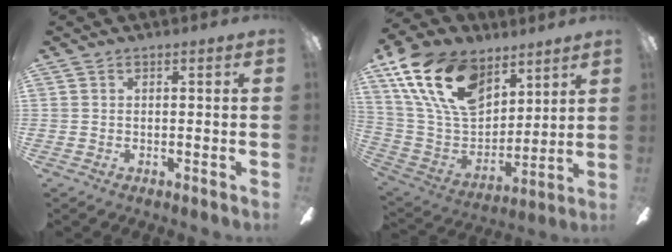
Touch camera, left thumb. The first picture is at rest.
{"total": 21.8, "force": [11.9, 13.3, 12.5], "torque": [-0.256, -0.041, 0.219]}